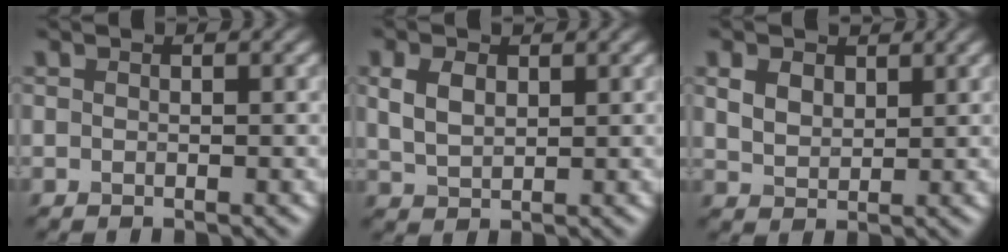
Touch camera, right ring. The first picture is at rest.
{"total": 2.8, "force": [1.1, 1.7, 1.9], "torque": [-0.045, 0.001, 0.025]}
{"total": 2.7, "force": [1.4, 1.8, 1.5], "torque": [-0.037, -0.001, 0.026]}